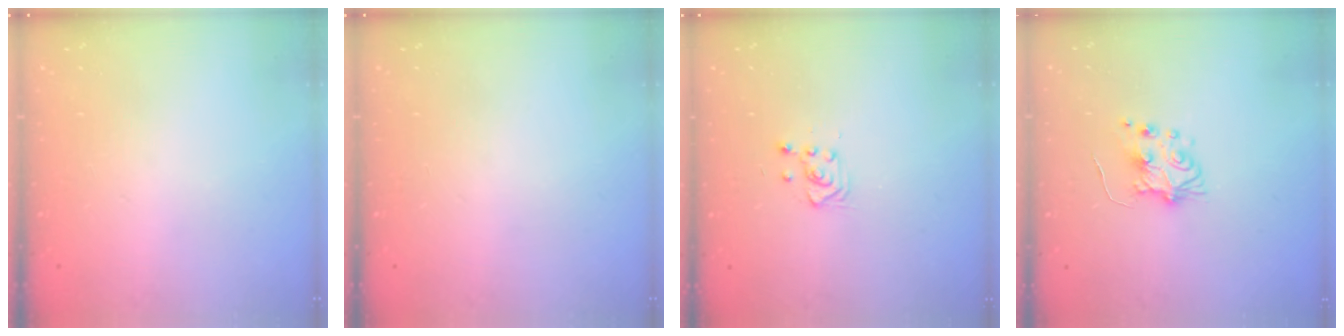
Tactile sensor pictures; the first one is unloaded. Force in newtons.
{"total": 0.0}
{"total": 2.8, "press": 2.7, "slide": 0.7}
{"total": 6.4, "press": 6.4, "slide": 0.4}